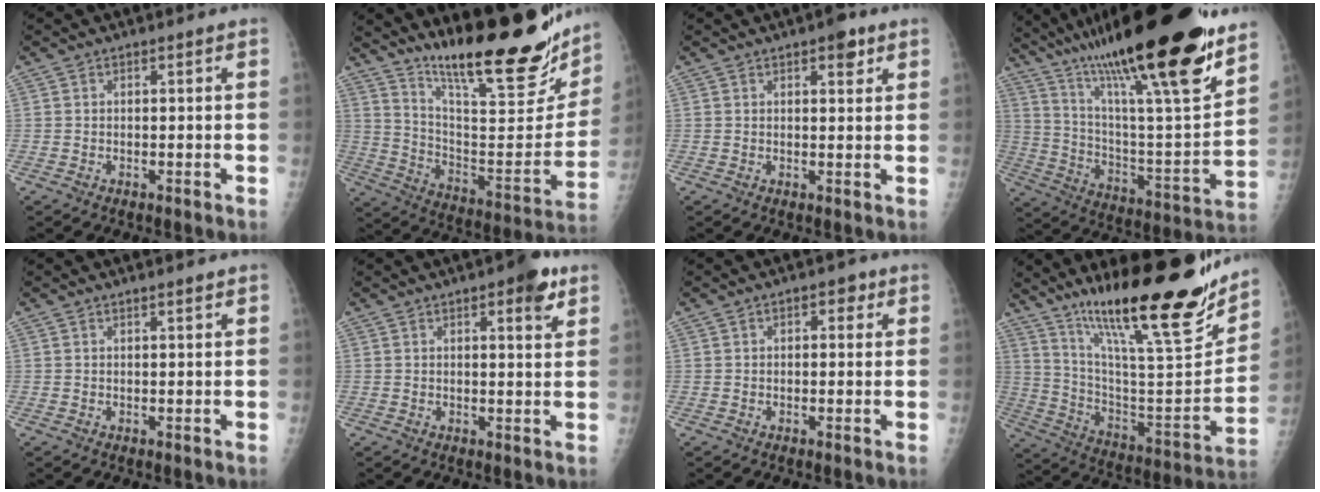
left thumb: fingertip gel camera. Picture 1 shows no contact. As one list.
[{"total": 27.6, "force": [20.7, 5.4, 17.4], "torque": [-0.237, -0.114, 0.317]}, {"total": 3.5, "force": [2.1, 1.5, 2.4], "torque": [-0.019, -0.007, 0.024]}, {"total": 33.3, "force": [22.5, 5.4, 23.9], "torque": [-0.373, -0.060, 0.371]}, {"total": 0.9, "force": [0.7, 0.1, 0.6], "torque": [-0.007, -0.004, 0.012]}, {"total": 5.3, "force": [2.9, 1.7, 4.1], "torque": [-0.044, -0.011, 0.031]}, {"total": 2.7, "force": [1.0, 1.7, 1.8], "torque": [-0.007, 0.002, 0.009]}, {"total": 28.4, "force": [19.9, 5.0, 19.6], "torque": [-0.288, -0.084, 0.330]}]